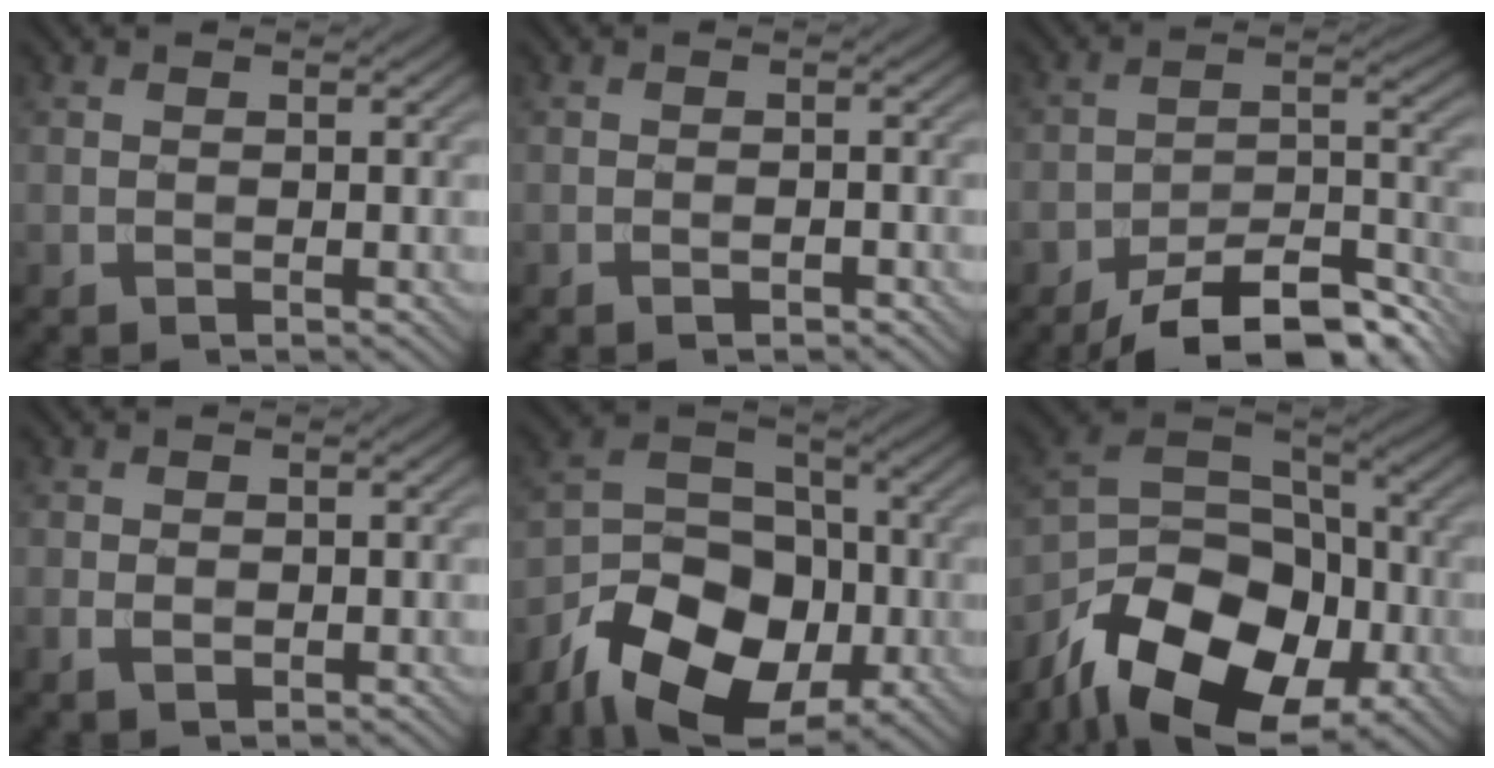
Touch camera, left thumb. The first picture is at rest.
{"total": 0.8, "force": [-0.6, 0.2, 0.6], "torque": [-0.010, 0.000, -0.009]}
{"total": 11.7, "force": [-8.8, 3.9, 6.7], "torque": [-0.101, 0.001, -0.149]}
{"total": 1.6, "force": [-0.3, 1.1, 1.1], "torque": [-0.025, -0.005, -0.003]}
{"total": 13.8, "force": [-7.3, 8.7, 7.9], "torque": [-0.167, -0.022, -0.141]}
{"total": 16.2, "force": [-9.2, 9.6, 9.2], "torque": [-0.196, -0.035, -0.154]}